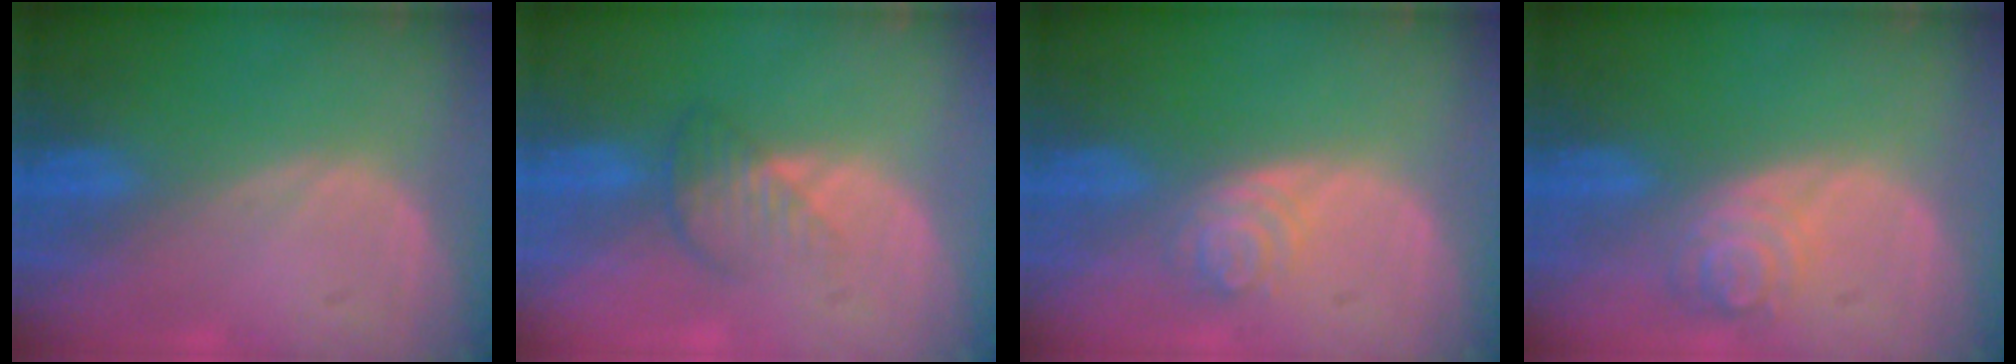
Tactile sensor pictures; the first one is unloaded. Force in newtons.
{"total": 3.8, "press": 3.4, "slide": 1.6}
{"total": 4.0, "press": 3.6, "slide": 1.7}
{"total": 4.2, "press": 4.2, "slide": 0.7}